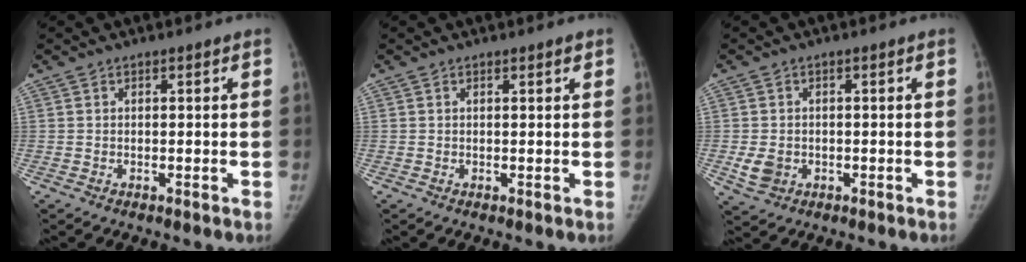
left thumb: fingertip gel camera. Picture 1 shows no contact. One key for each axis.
{"total": 0.8, "fx": 0.5, "fy": 0.1, "fz": 0.5, "tx": -0.006, "ty": -0.002, "tz": 0.008}
{"total": 3.8, "fx": -0.7, "fy": 3.1, "fz": 2.1, "tx": -0.033, "ty": -0.002, "tz": -0.005}